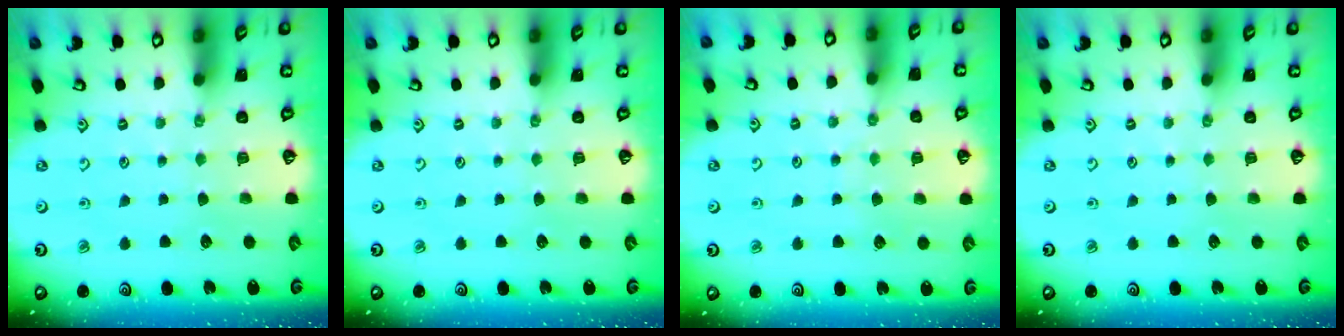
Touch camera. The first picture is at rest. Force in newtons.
{"total": 0.0}
{"total": 3.8, "press": 3.8, "slide": 0.5}
{"total": 0.0}